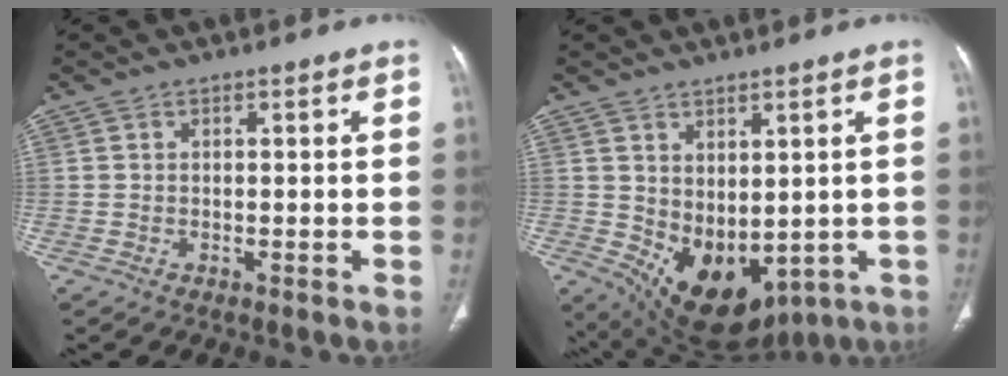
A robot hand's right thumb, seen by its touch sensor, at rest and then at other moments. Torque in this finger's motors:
{"motor_torque": [-0.34, 1.06, 0.74, 0.69, 0.12]}